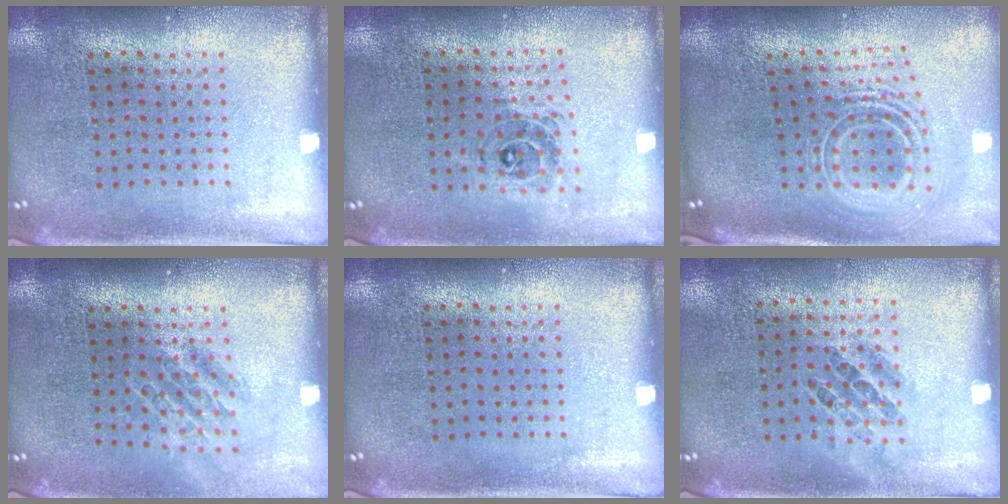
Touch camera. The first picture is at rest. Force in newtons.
{"total": 0.8, "press": 0.8, "slide": 0.1}
{"total": 2.8, "press": 1.9, "slide": 2.1}
{"total": 1.4, "press": 1.1, "slide": 0.9}
{"total": 0.0}
{"total": 0.9, "press": 0.6, "slide": 0.6}